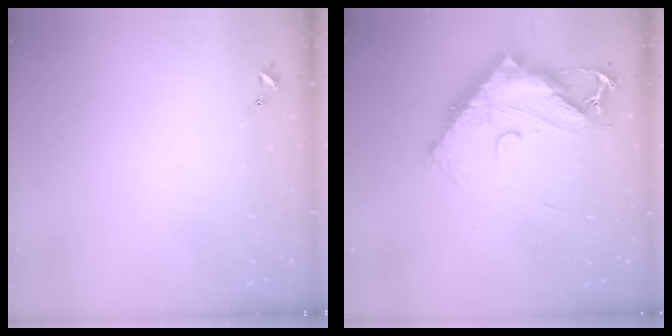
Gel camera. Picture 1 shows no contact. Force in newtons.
{"total": 14.9, "press": 14.8, "slide": 1.4}